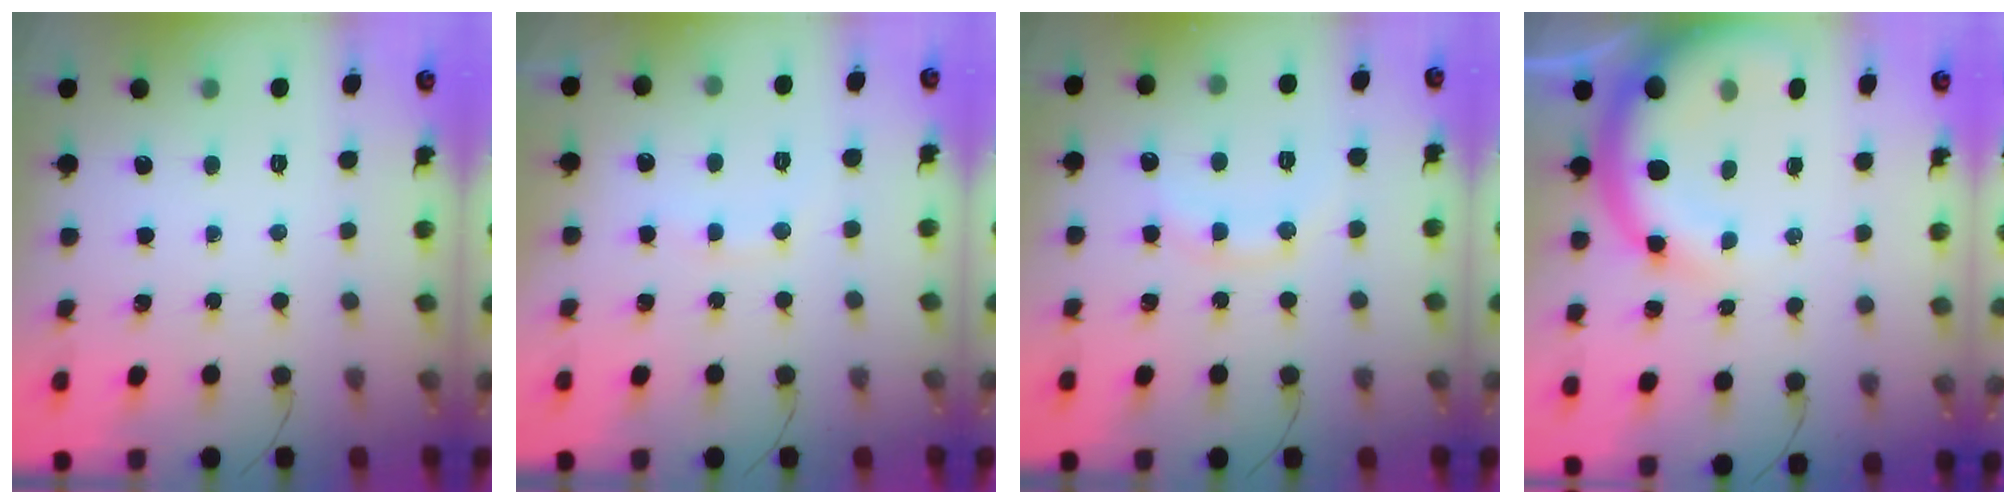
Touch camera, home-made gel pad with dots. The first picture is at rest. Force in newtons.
{"total": 7.5, "press": 7.4, "slide": 1.5}
{"total": 8.1, "press": 8.0, "slide": 1.0}
{"total": 12.5, "press": 12.2, "slide": 2.8}